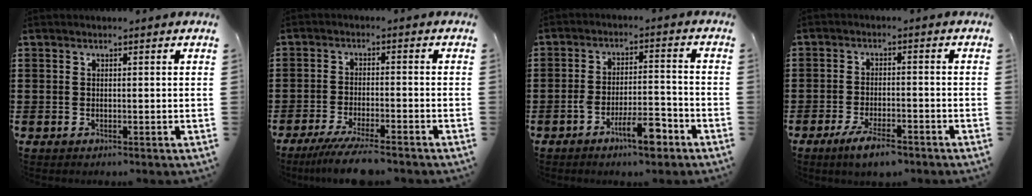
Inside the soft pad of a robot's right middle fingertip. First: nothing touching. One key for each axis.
{"total": 5.5, "fx": -4.7, "fy": 0.2, "fz": 2.9, "tx": -0.059, "ty": -0.015, "tz": -0.085}
{"total": 7.5, "fx": -4.7, "fy": 2.1, "fz": 5.5, "tx": -0.104, "ty": 0.005, "tz": -0.086}
{"total": 4.6, "fx": -3.6, "fy": 1.1, "fz": 2.8, "tx": -0.058, "ty": -0.003, "tz": -0.067}